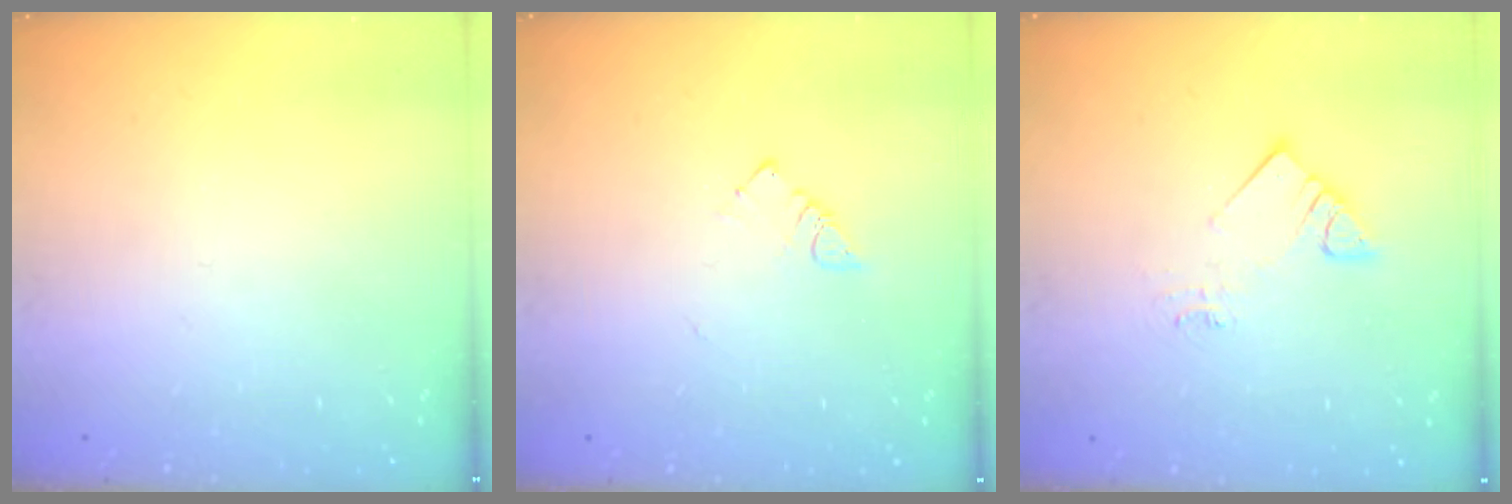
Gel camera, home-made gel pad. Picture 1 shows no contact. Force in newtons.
{"total": 2.9, "press": 2.9, "slide": 0.5}
{"total": 4.6, "press": 4.6, "slide": 0.1}